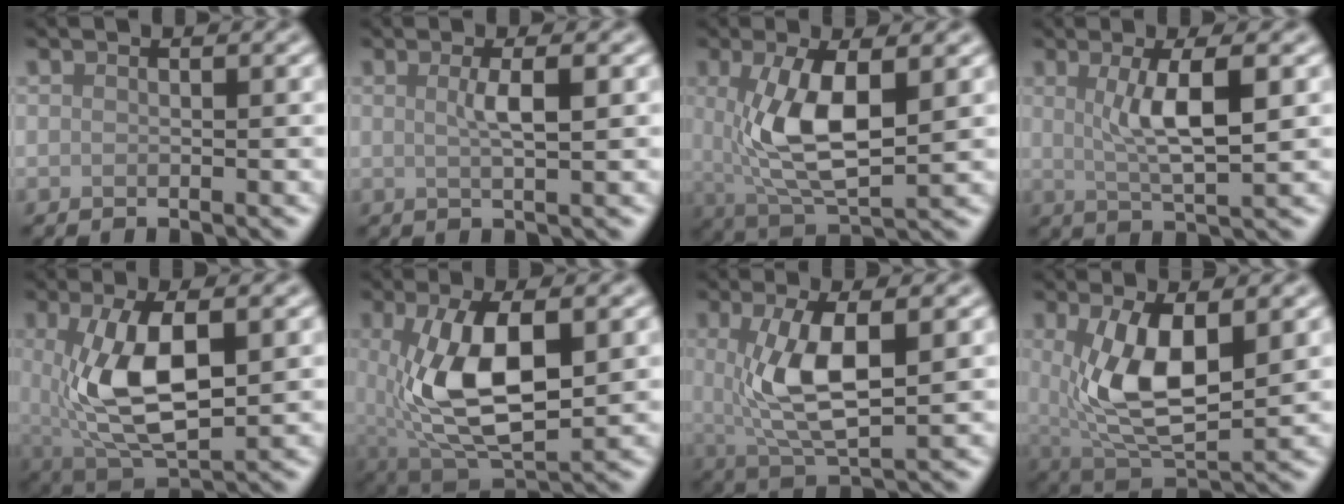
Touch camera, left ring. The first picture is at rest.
{"total": 2.3, "force": [0.4, 0.5, 2.2], "torque": [-0.038, 0.001, 0.003]}
{"total": 7.3, "force": [0.7, 2.9, 6.7], "torque": [-0.141, -0.008, 0.017]}
{"total": 4.8, "force": [0.9, 1.0, 4.6], "torque": [-0.084, -0.002, 0.019]}
{"total": 8.6, "force": [0.5, 3.9, 7.6], "torque": [-0.159, -0.007, 0.014]}
{"total": 9.5, "force": [0.5, 4.6, 8.3], "torque": [-0.170, -0.011, 0.018]}
{"total": 6.5, "force": [0.7, 2.3, 6.0], "torque": [-0.128, -0.007, 0.017]}
{"total": 8.1, "force": [1.1, 3.6, 7.2], "torque": [-0.145, -0.013, 0.024]}